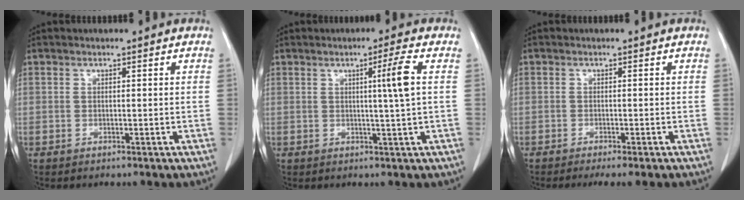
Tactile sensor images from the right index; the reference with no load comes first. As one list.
[{"total": 4.5, "force": [0.8, -1.3, 4.2], "torque": [-0.072, -0.005, 0.014]}, {"total": 4.0, "force": [-3.2, -0.1, 2.3], "torque": [-0.024, -0.009, -0.044]}]